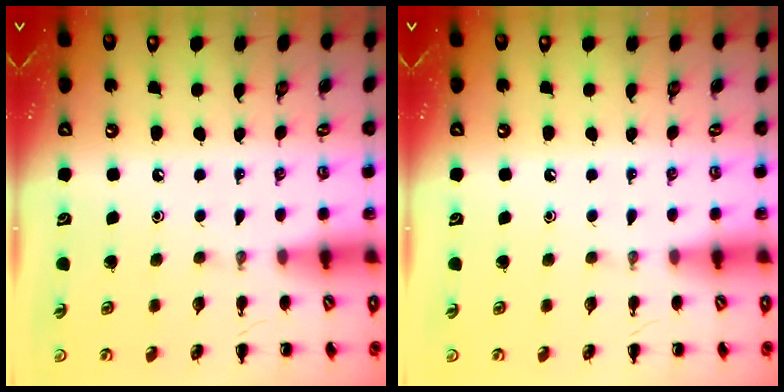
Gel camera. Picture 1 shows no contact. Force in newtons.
{"total": 0.0}